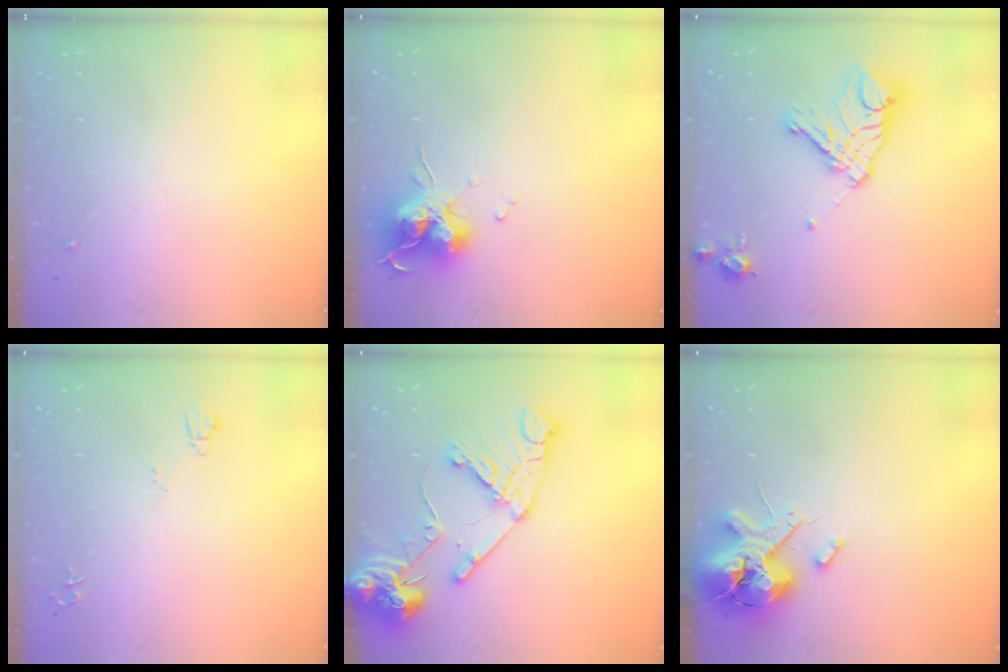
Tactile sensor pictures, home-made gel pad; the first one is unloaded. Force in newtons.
{"total": 15.2, "press": 15.1, "slide": 2.0}
{"total": 17.6, "press": 17.5, "slide": 1.9}
{"total": 4.9, "press": 4.9, "slide": 0.6}
{"total": 17.1, "press": 16.9, "slide": 2.3}
{"total": 13.2, "press": 13.0, "slide": 2.2}